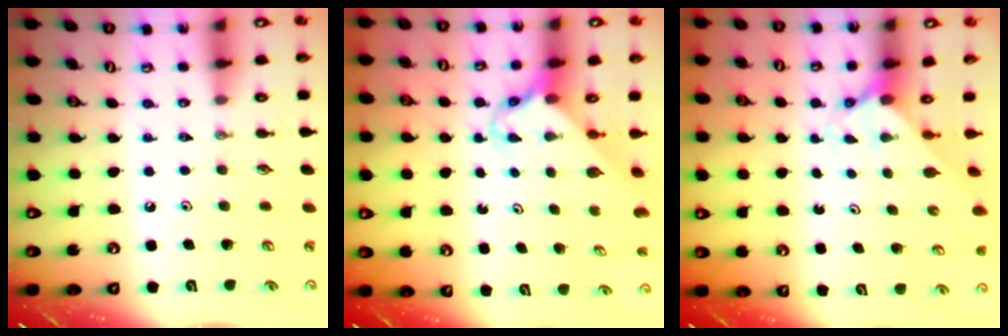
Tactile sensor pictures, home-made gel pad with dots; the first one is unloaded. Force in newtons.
{"total": 2.8, "press": 2.8, "slide": 0.2}
{"total": 2.0, "press": 2.0, "slide": 0.2}